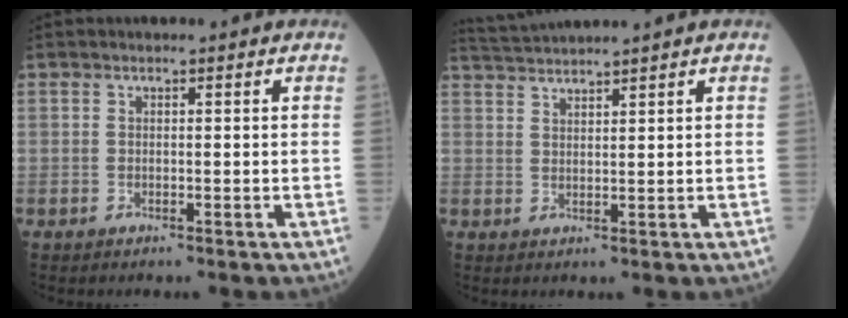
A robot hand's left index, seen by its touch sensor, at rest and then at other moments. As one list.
[{"total": 4.5, "force": [4.2, -1.6, 0.7], "torque": [-0.016, 0.016, 0.082]}]